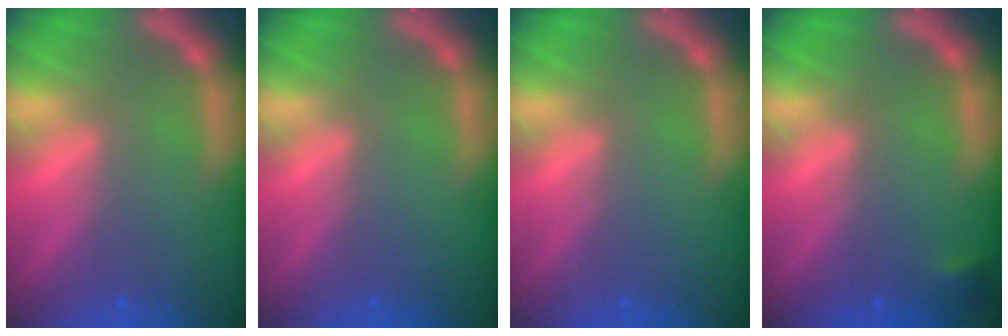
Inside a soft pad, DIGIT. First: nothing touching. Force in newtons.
{"total": 0.0}
{"total": 0.0}
{"total": 0.9}